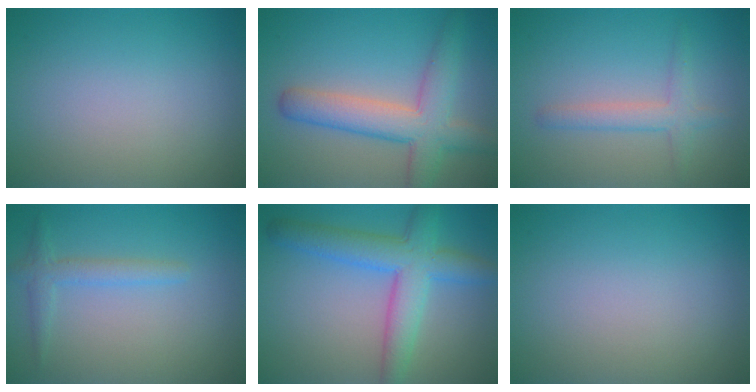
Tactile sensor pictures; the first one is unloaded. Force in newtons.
{"total": 6.1, "press": 6.1, "slide": 0.3}
{"total": 2.4, "press": 2.4, "slide": 0.0}
{"total": 1.9, "press": 1.9, "slide": 0.1}
{"total": 6.0, "press": 6.0, "slide": 0.2}
{"total": 0.0}